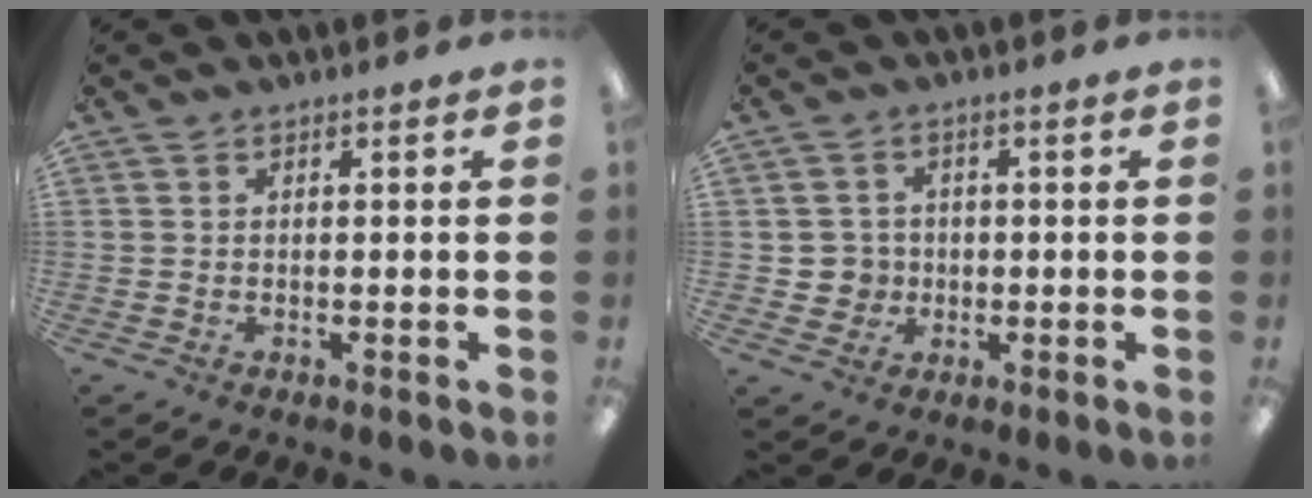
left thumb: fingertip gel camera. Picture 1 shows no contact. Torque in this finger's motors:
{"motor_torque": [-0.30, 0.31, -0.27, 0.35, 0.00]}